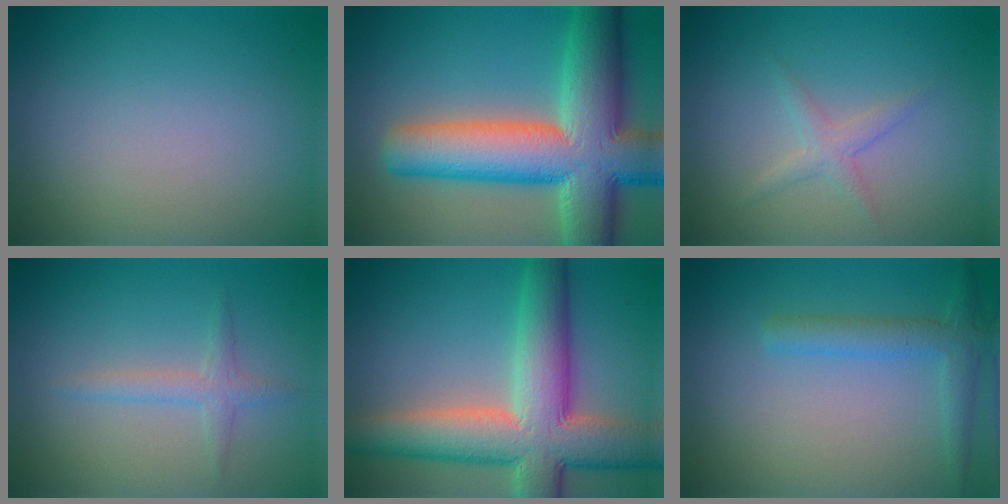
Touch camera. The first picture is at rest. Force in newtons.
{"total": 13.4, "press": 13.4, "slide": 0.5}
{"total": 1.5, "press": 1.5, "slide": 0.1}
{"total": 1.7, "press": 1.7, "slide": 0.0}
{"total": 11.1, "press": 11.0, "slide": 0.5}
{"total": 1.7, "press": 1.7, "slide": 0.1}